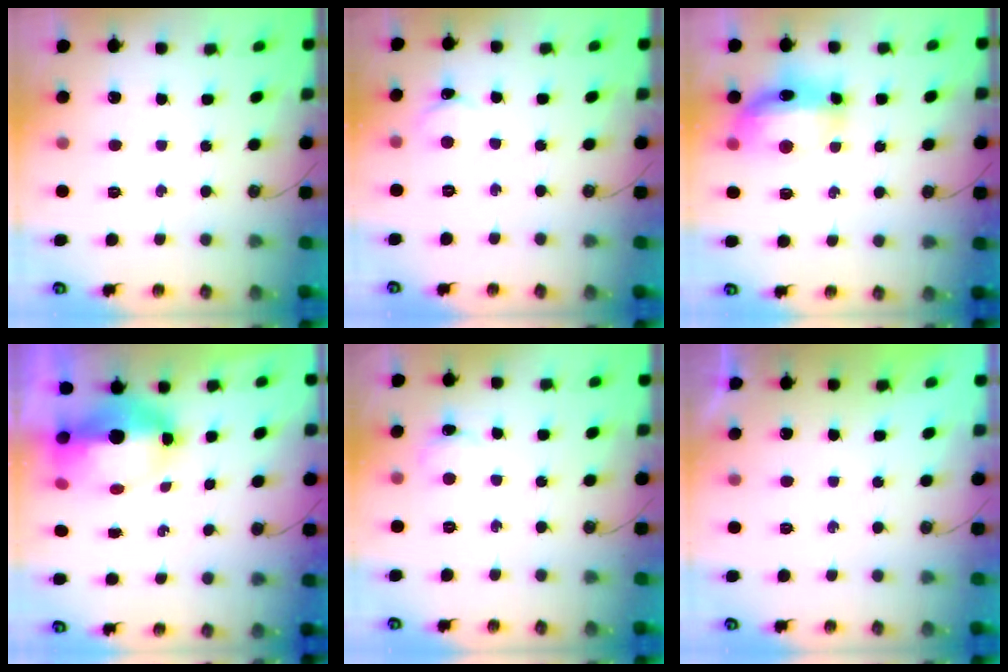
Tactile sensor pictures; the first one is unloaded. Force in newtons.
{"total": 1.7, "press": 1.7, "slide": 0.2}
{"total": 13.3, "press": 13.3, "slide": 1.2}
{"total": 8.7, "press": 8.5, "slide": 1.8}
{"total": 5.1, "press": 4.7, "slide": 2.0}
{"total": 0.0}